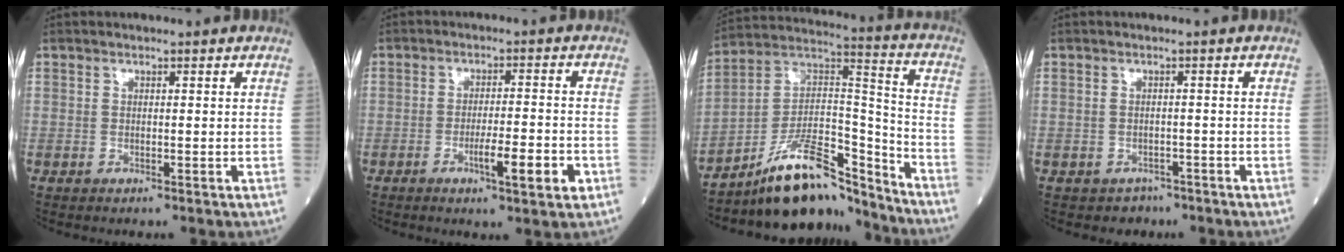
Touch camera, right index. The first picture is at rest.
{"total": 6.3, "force": [-2.5, 0.5, 5.7], "torque": [-0.087, -0.004, -0.036]}
{"total": 15.7, "force": [-13.1, 3.9, 7.7], "torque": [-0.126, 0.051, -0.224]}
{"total": 2.4, "force": [-1.7, 1.7, -0.2], "torque": [-0.006, 0.009, -0.024]}